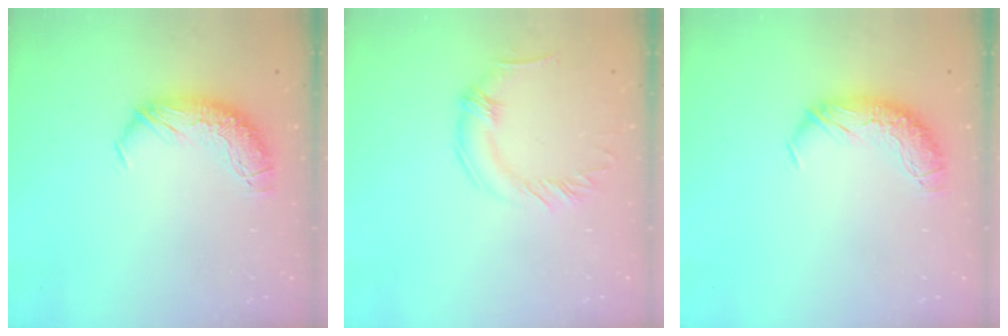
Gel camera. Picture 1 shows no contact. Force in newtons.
{"total": 0.0}
{"total": 0.0}